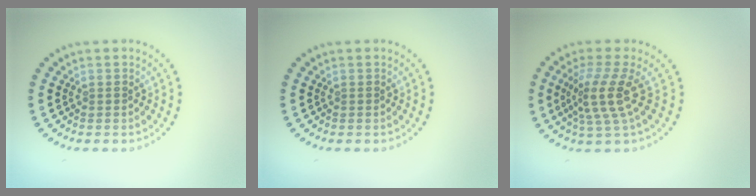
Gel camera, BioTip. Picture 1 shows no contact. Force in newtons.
{"total": 0.0}
{"total": 3.8, "press": 2.8, "slide": 2.5}